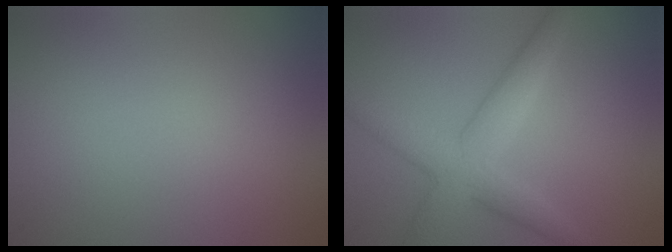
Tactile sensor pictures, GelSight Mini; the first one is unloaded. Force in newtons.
{"total": 4.4, "press": 4.4, "slide": 0.0}